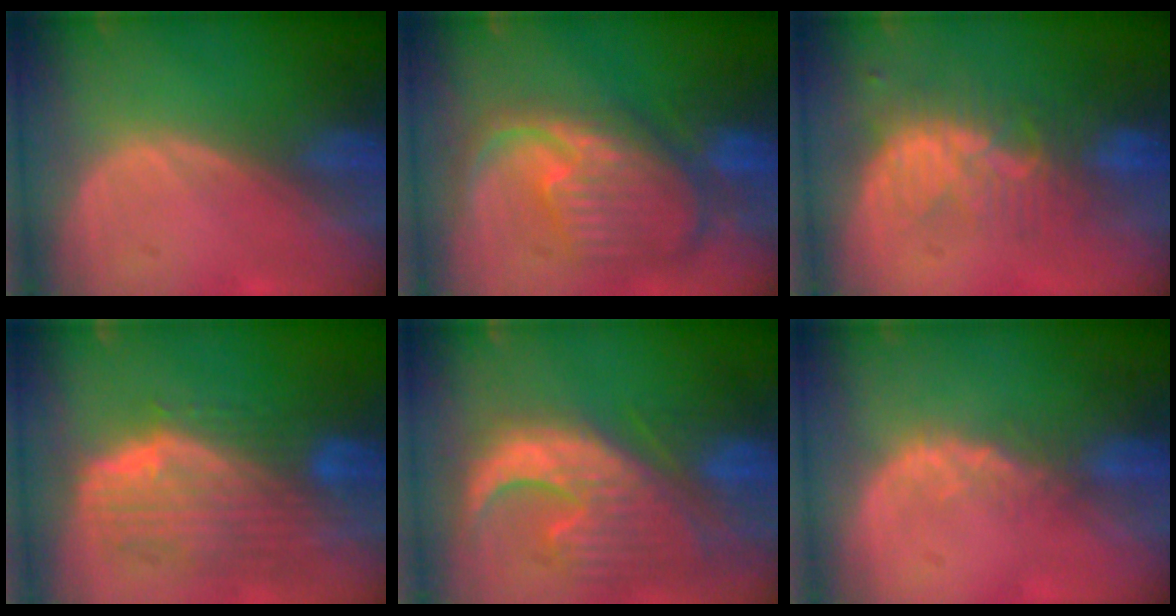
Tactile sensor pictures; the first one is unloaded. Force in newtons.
{"total": 11.8, "press": 10.2, "slide": 6.0}
{"total": 8.1, "press": 7.5, "slide": 3.1}
{"total": 10.0, "press": 8.9, "slide": 4.6}
{"total": 13.3, "press": 11.3, "slide": 7.0}
{"total": 2.6, "press": 2.1, "slide": 1.5}